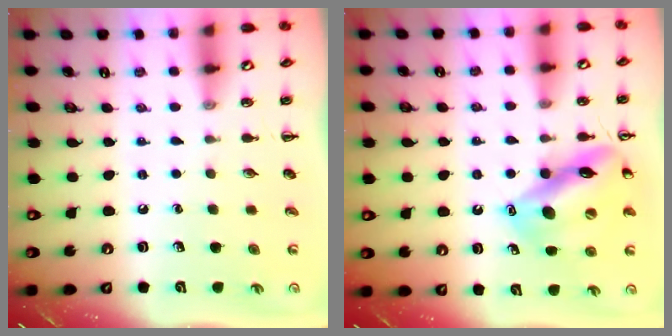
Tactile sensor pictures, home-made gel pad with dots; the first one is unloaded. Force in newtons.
{"total": 15.2, "press": 15.1, "slide": 2.2}